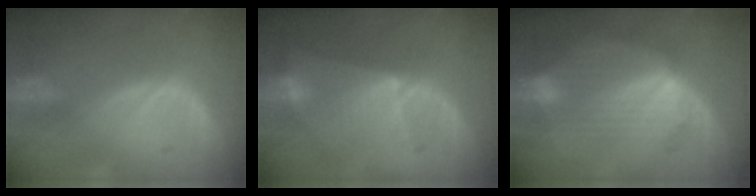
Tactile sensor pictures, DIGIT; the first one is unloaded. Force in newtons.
{"total": 6.3, "press": 6.3, "slide": 0.8}
{"total": 7.3, "press": 7.2, "slide": 0.6}